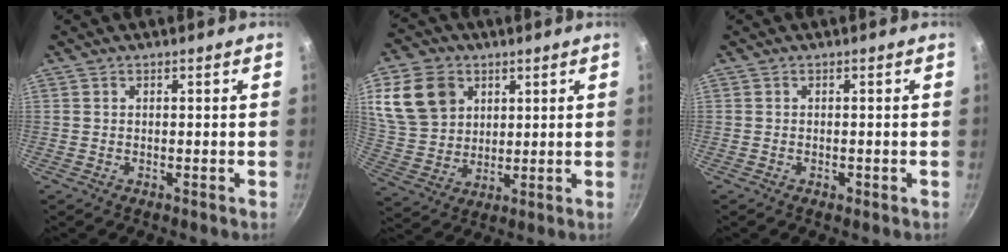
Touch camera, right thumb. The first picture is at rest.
{"total": 13.8, "force": [5.1, 10.6, 7.1], "torque": [-0.118, -0.007, 0.107]}
{"total": 1.0, "force": [-0.5, 0.5, 0.7], "torque": [-0.012, 0.002, -0.007]}